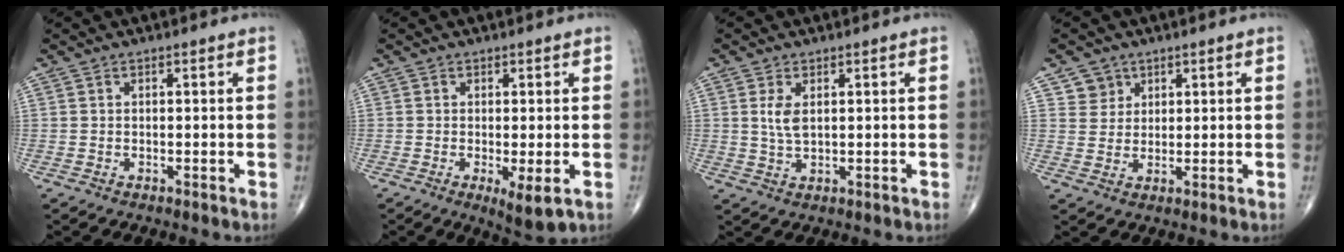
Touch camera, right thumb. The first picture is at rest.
{"total": 4.8, "force": [-1.3, 1.3, 4.4], "torque": [-0.074, -0.017, -0.019]}
{"total": 3.5, "force": [0.9, 1.7, 3.0], "torque": [-0.061, -0.004, 0.023]}
{"total": 3.7, "force": [2.1, 3.0, 0.0], "torque": [0.023, -0.014, 0.035]}